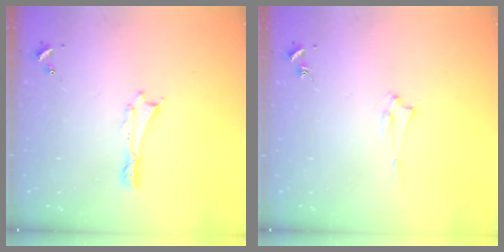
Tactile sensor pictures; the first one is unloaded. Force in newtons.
{"total": 1.5, "press": 1.5, "slide": 0.2}